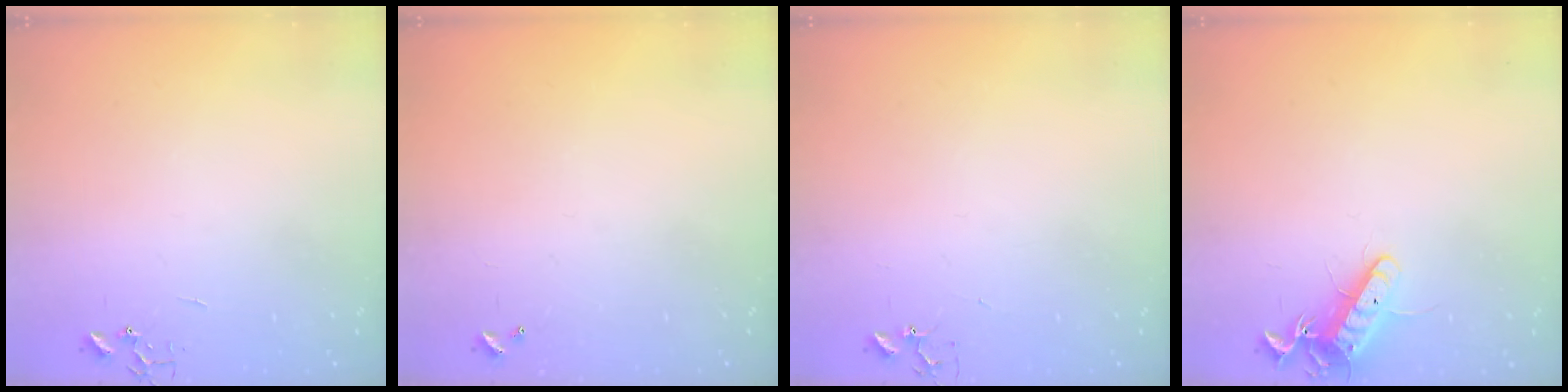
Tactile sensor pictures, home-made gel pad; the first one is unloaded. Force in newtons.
{"total": 0.0}
{"total": 4.2, "press": 4.2, "slide": 0.6}
{"total": 12.0, "press": 11.9, "slide": 1.2}